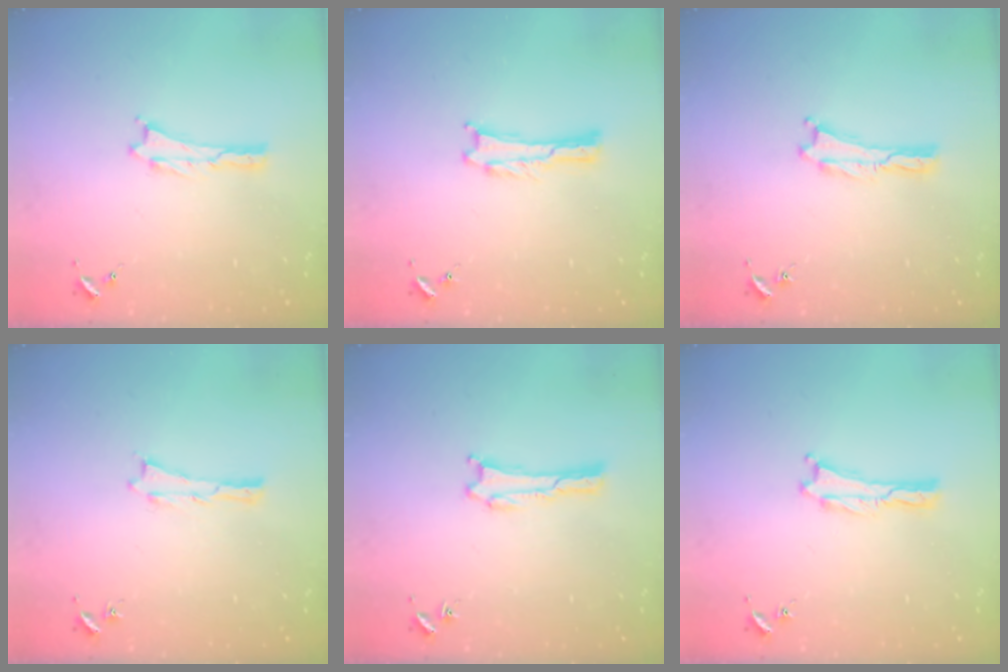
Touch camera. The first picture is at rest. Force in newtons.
{"total": 0.0}
{"total": 0.0}
{"total": 0.0}
{"total": 0.0}
{"total": 0.0}